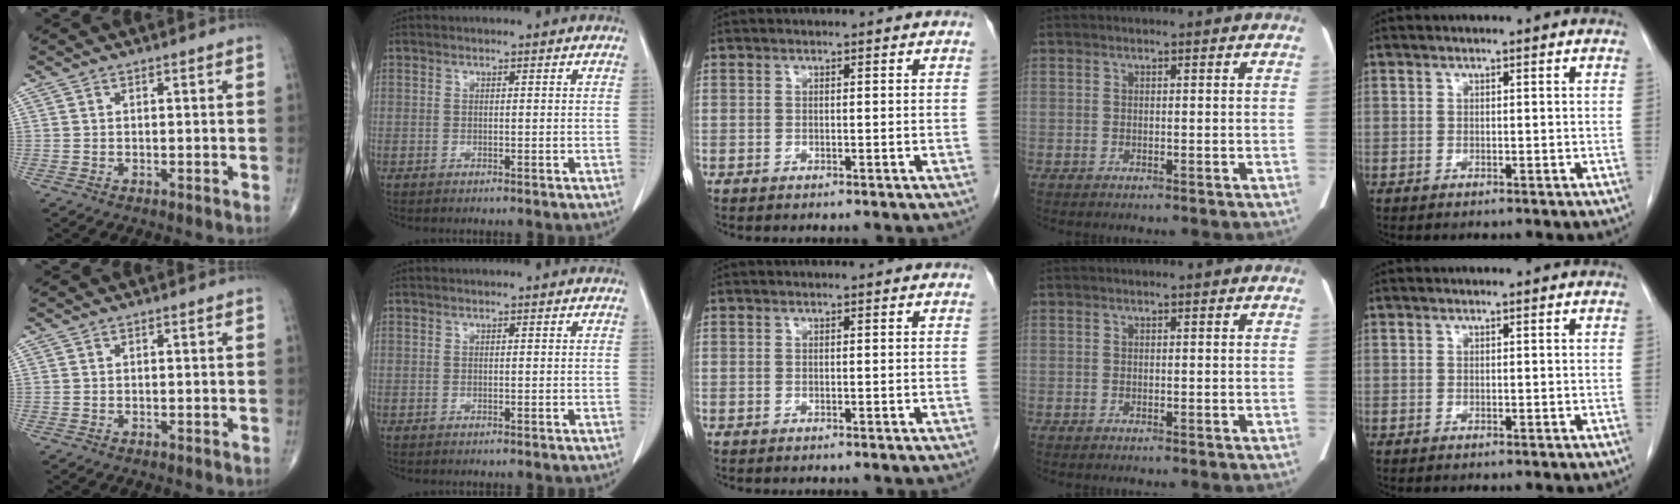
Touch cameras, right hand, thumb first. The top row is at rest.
{}